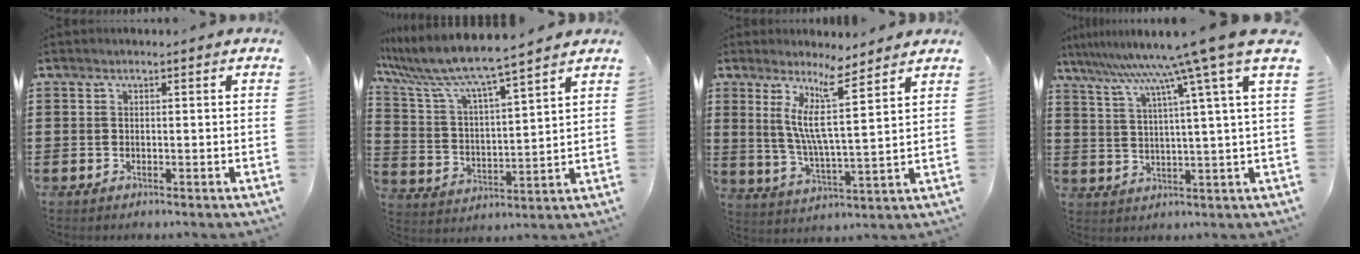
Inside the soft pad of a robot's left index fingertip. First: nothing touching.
{"total": 6.8, "force": [6.1, -0.2, 3.0], "torque": [-0.086, -0.039, 0.098]}
{"total": 9.2, "force": [6.1, 0.8, 6.9], "torque": [-0.143, -0.033, 0.104]}
{"total": 10.1, "force": [7.4, -2.4, 6.5], "torque": [-0.154, -0.044, 0.111]}